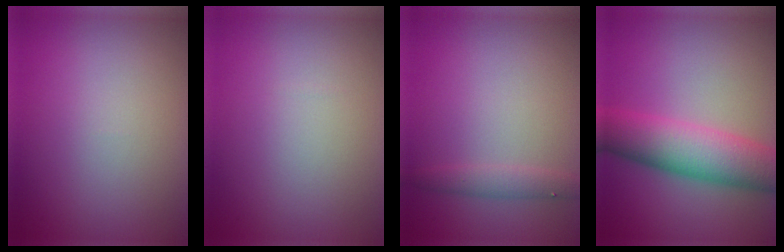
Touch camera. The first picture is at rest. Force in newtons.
{"total": 0.0}
{"total": 1.6, "press": 1.6, "slide": 0.0}
{"total": 7.8, "press": 7.8, "slide": 0.1}